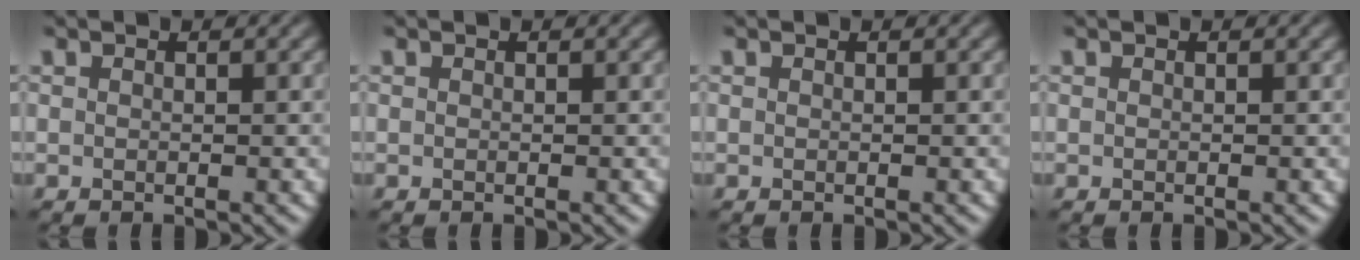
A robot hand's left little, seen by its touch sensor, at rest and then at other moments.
{"total": 0.0}
{"total": 0.0}
{"total": 0.0}